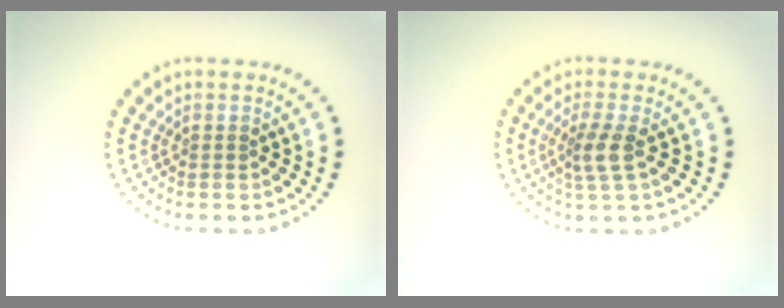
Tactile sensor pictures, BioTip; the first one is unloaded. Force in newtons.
{"total": 2.5, "press": 1.9, "slide": 1.6}